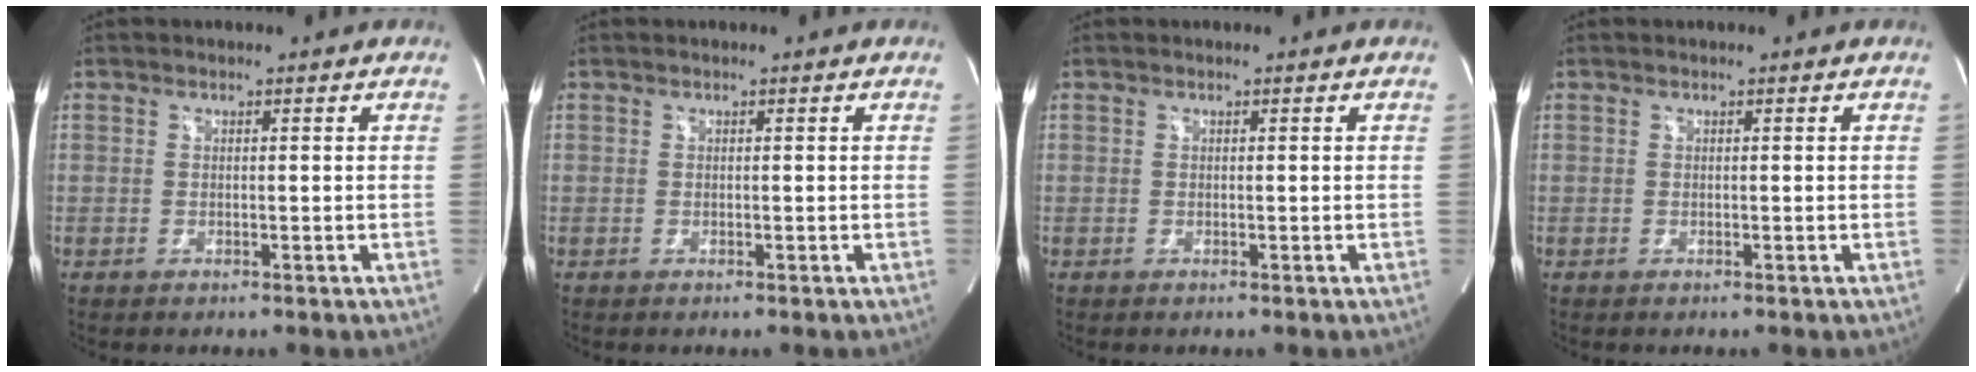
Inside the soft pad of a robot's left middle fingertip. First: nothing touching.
{"total": 0.0}
{"total": 0.0}
{"total": 0.0}